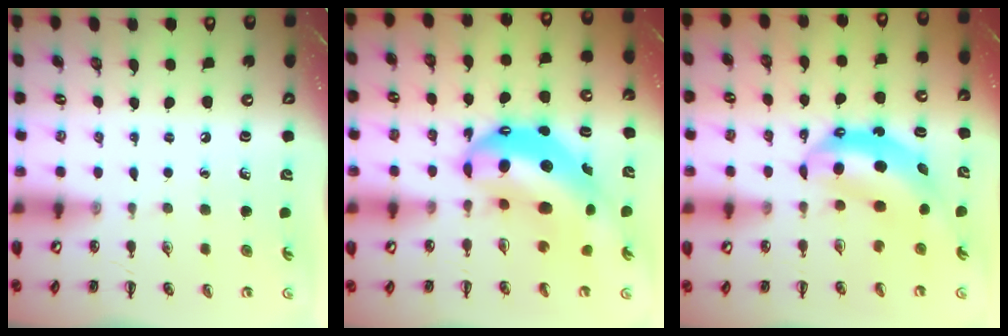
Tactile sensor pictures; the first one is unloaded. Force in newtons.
{"total": 13.2, "press": 12.8, "slide": 3.1}
{"total": 7.1, "press": 7.0, "slide": 1.2}